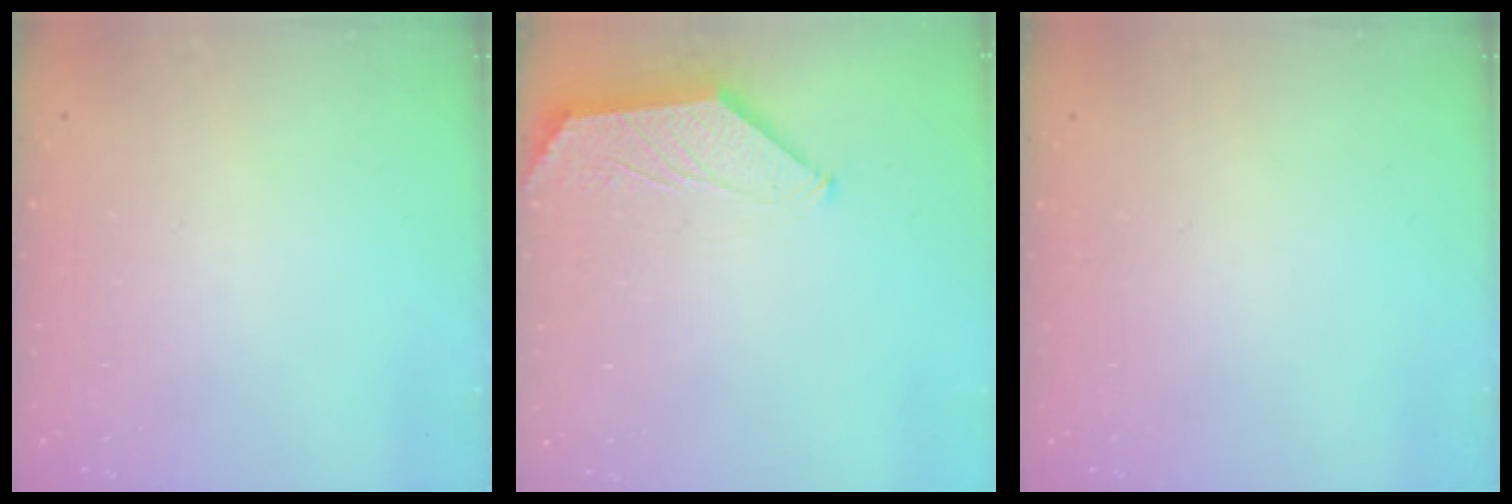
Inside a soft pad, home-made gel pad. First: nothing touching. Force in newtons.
{"total": 0.0}
{"total": 0.0}